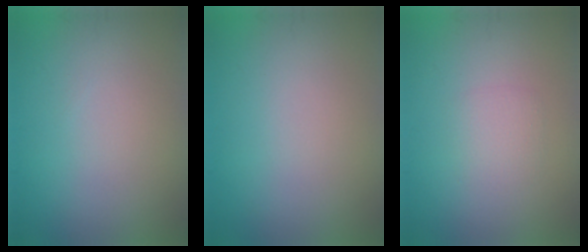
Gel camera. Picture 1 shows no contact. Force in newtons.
{"total": 0.0}
{"total": 1.4, "press": 1.4, "slide": 0.1}